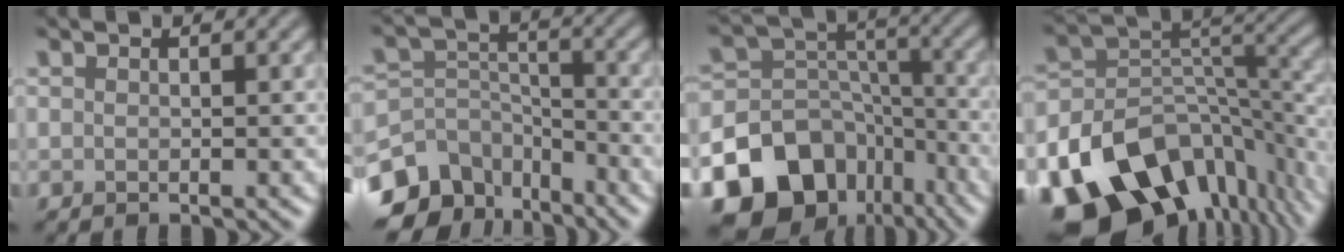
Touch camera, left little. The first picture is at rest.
{"total": 9.5, "force": [-6.6, 5.8, 3.6], "torque": [-0.067, -0.005, -0.120]}
{"total": 16.8, "force": [-10.0, 12.3, 5.6], "torque": [-0.125, -0.037, -0.159]}
{"total": 15.7, "force": [-8.7, 10.2, 8.1], "torque": [-0.191, -0.006, -0.136]}